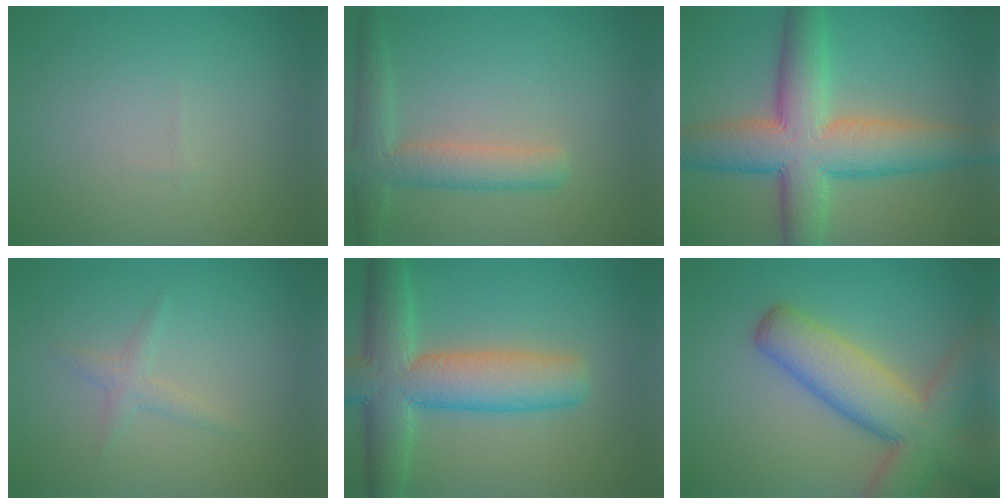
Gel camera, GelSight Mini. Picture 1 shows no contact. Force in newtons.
{"total": 4.2, "press": 4.2, "slide": 0.2}
{"total": 10.3, "press": 10.3, "slide": 0.3}
{"total": 1.3, "press": 1.3, "slide": 0.0}
{"total": 8.9, "press": 8.9, "slide": 0.4}
{"total": 9.4, "press": 9.4, "slide": 0.5}